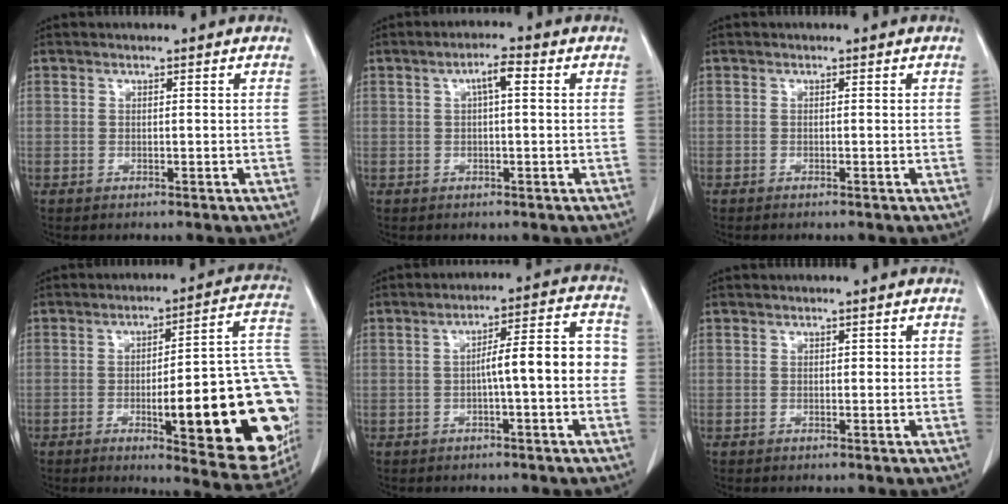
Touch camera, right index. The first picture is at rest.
{"total": 3.5, "force": [0.9, 0.7, 3.3], "torque": [-0.057, 0.013, 0.014]}
{"total": 0.0}
{"total": 25.0, "force": [-5.1, 4.9, 24.0], "torque": [-0.222, 0.018, -0.055]}
{"total": 9.2, "force": [-0.8, 1.5, 9.0], "torque": [-0.121, 0.039, -0.013]}
{"total": 1.2, "force": [0.2, 0.7, 0.9], "torque": [-0.013, 0.007, 0.004]}